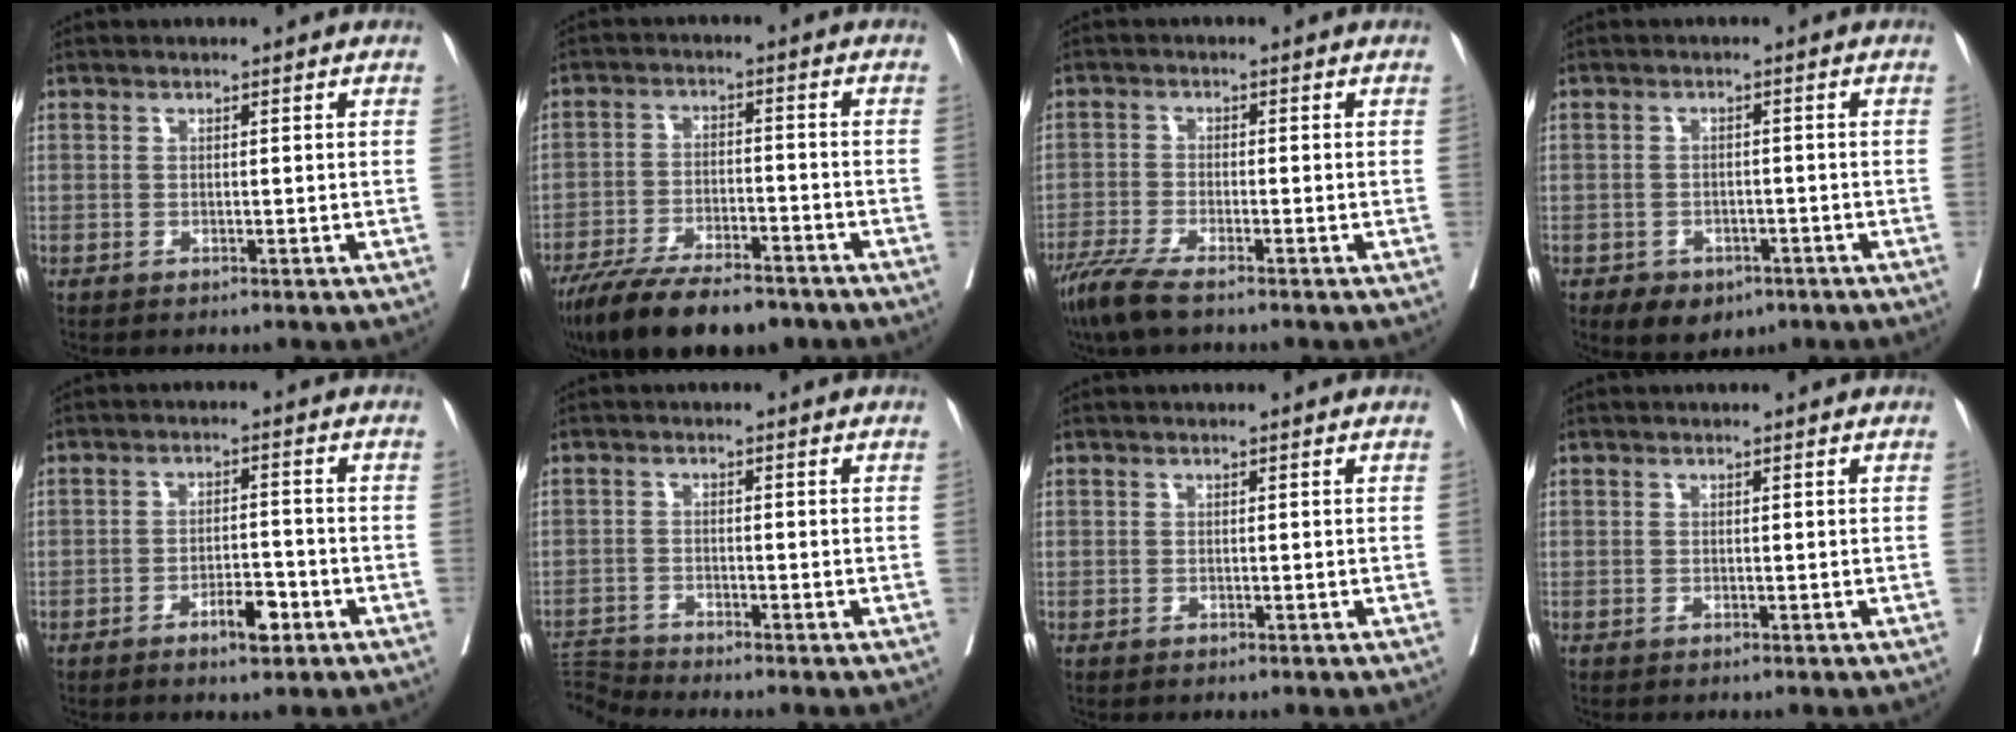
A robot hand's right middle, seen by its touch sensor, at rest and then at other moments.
{"total": 15.0, "force": [-11.7, 4.3, 8.3], "torque": [-0.143, -0.017, -0.190]}
{"total": 5.6, "force": [-4.3, 0.5, 3.6], "torque": [-0.072, -0.016, -0.080]}
{"total": 5.8, "force": [-3.7, 3.8, 2.3], "torque": [-0.027, 0.002, -0.045]}
{"total": 4.6, "force": [-2.6, 1.4, 3.5], "torque": [-0.053, 0.003, -0.039]}
{"total": 4.1, "force": [-3.6, -1.6, -0.9], "torque": [0.012, -0.008, -0.070]}
{"total": 0.0}
{"total": 0.0}